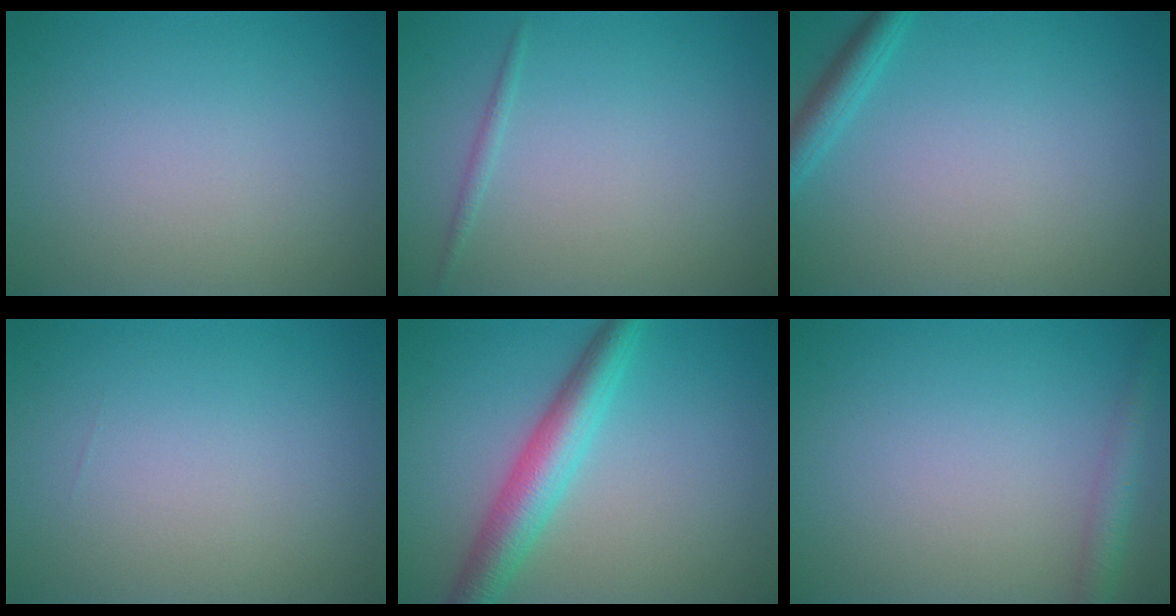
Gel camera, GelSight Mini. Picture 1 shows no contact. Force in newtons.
{"total": 0.7, "press": 0.7, "slide": 0.0}
{"total": 2.0, "press": 2.0, "slide": 0.1}
{"total": 0.0}
{"total": 5.0, "press": 5.0, "slide": 0.0}
{"total": 2.2, "press": 2.2, "slide": 0.1}